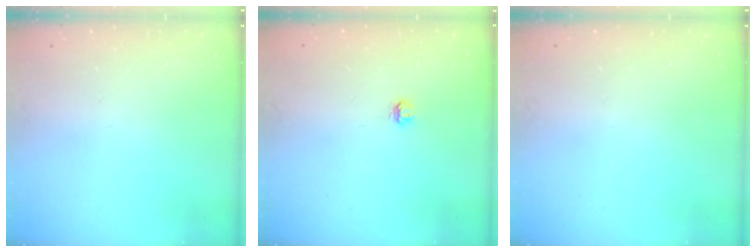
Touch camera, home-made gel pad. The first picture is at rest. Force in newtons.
{"total": 3.5, "press": 3.5, "slide": 0.2}
{"total": 0.0}